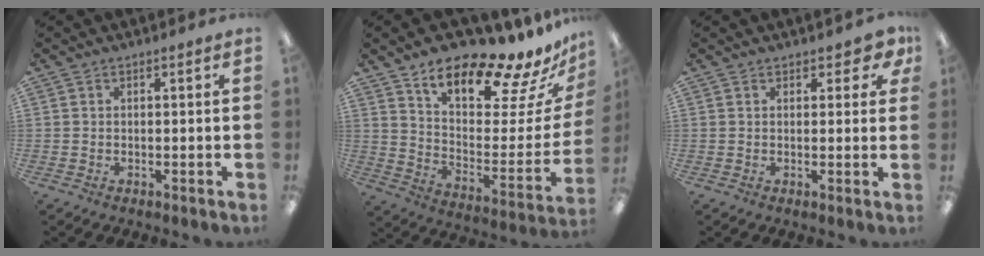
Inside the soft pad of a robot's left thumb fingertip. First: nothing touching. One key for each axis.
{"total": 17.2, "fx": 15.1, "fy": 4.1, "fz": 7.1, "tx": -0.107, "ty": -0.127, "tz": 0.249}
{"total": 3.4, "fx": 2.2, "fy": 1.9, "fz": 1.7, "tx": -0.013, "ty": -0.003, "tz": 0.037}